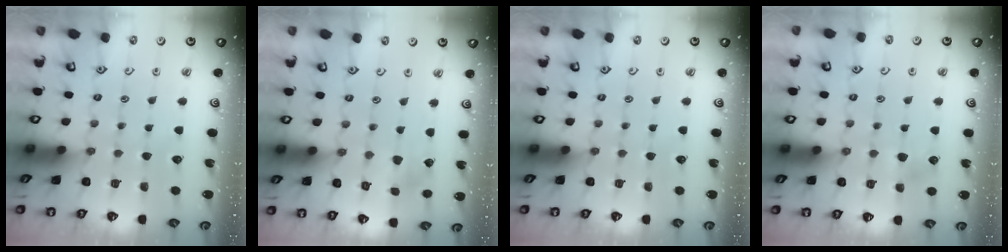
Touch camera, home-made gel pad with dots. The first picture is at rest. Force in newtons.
{"total": 2.2, "press": 2.2, "slide": 0.2}
{"total": 0.0}
{"total": 3.8, "press": 3.7, "slide": 0.8}